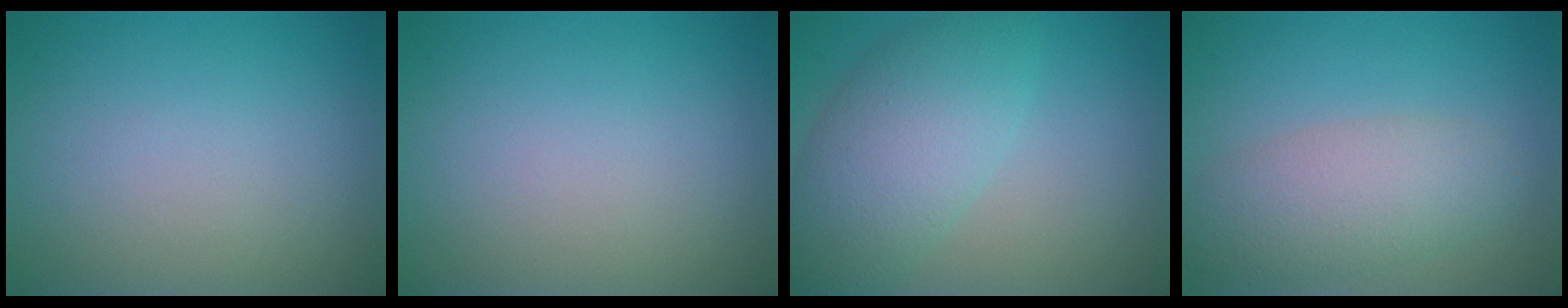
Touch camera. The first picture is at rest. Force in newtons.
{"total": 0.0}
{"total": 6.1, "press": 6.1, "slide": 0.3}
{"total": 4.6, "press": 4.6, "slide": 0.2}